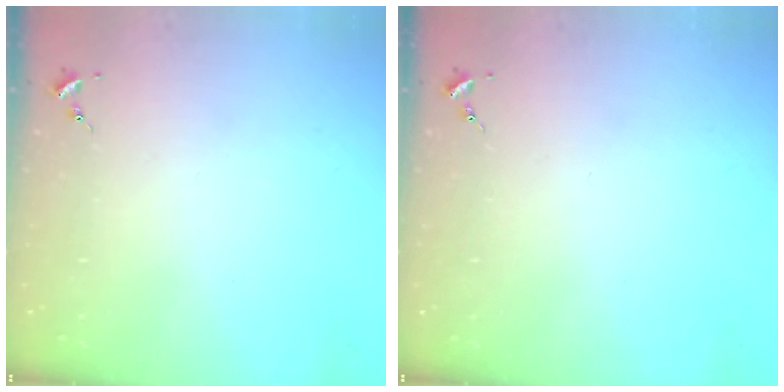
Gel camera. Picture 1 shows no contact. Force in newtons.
{"total": 0.0}